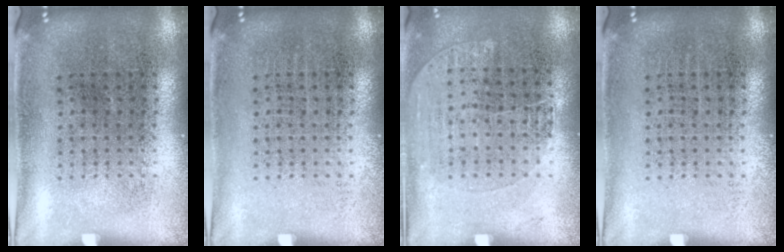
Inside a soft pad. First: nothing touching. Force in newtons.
{"total": 0.0}
{"total": 1.1, "press": 0.9, "slide": 0.6}
{"total": 0.0}